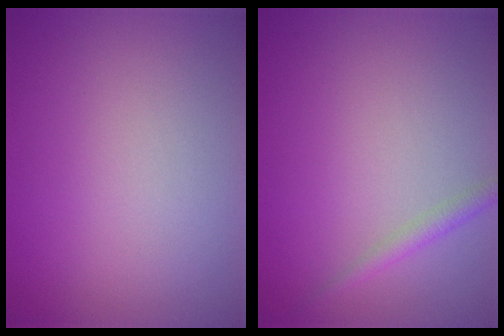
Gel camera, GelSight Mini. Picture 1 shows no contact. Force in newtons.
{"total": 1.3, "press": 1.3, "slide": 0.1}